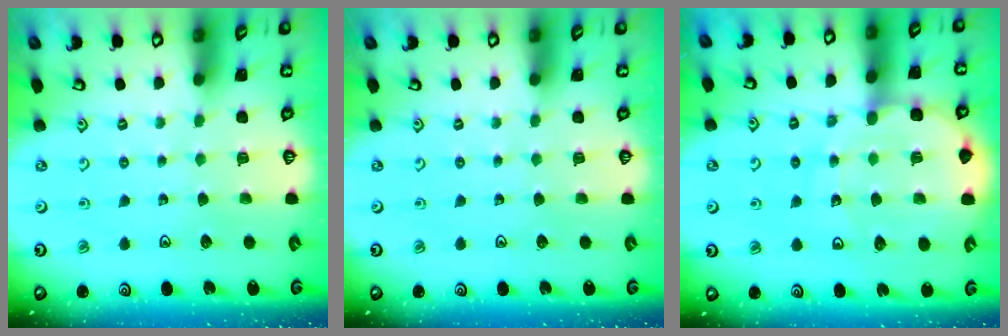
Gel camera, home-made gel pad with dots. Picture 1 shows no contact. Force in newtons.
{"total": 0.0}
{"total": 11.3, "press": 11.1, "slide": 2.1}